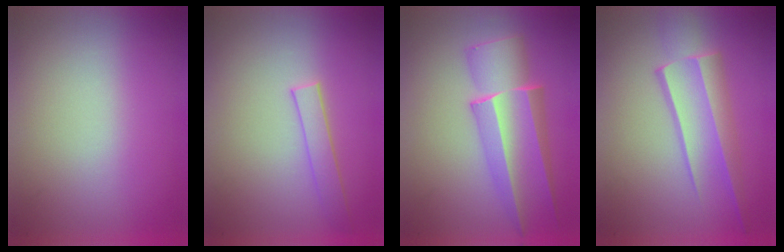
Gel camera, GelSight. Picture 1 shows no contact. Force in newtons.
{"total": 1.5}
{"total": 4.7}
{"total": 3.1}